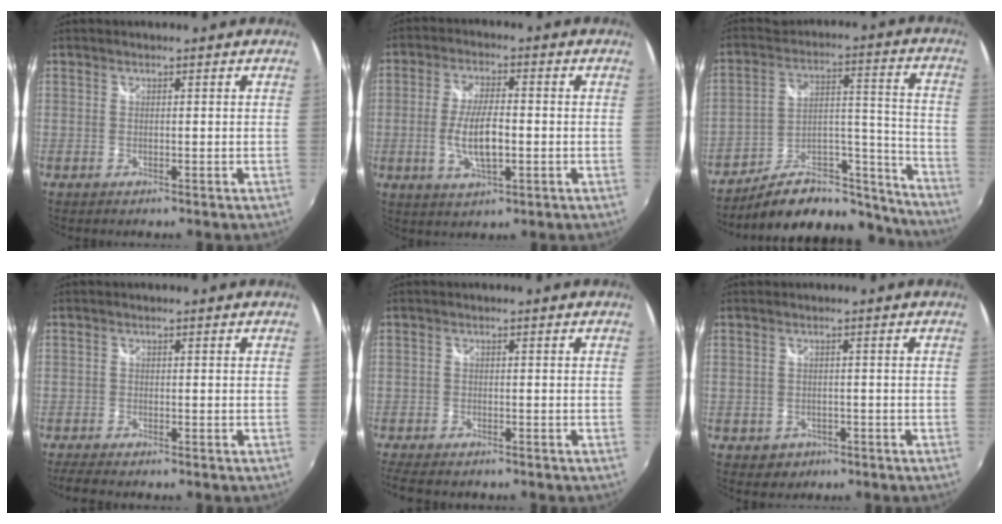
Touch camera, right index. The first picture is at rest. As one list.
[{"total": 8.7, "force": [-1.6, 3.1, 7.9], "torque": [-0.157, -0.005, -0.027]}, {"total": 20.9, "force": [-17.8, 8.0, 7.6], "torque": [-0.107, 0.053, -0.238]}, {"total": 3.4, "force": [-3.0, 0.7, 1.5], "torque": [-0.044, -0.017, -0.056]}, {"total": 5.9, "force": [-5.0, 1.7, 2.5], "torque": [-0.071, -0.027, -0.090]}, {"total": 3.1, "force": [-1.2, 2.8, 0.6], "torque": [-0.021, -0.001, -0.014]}]